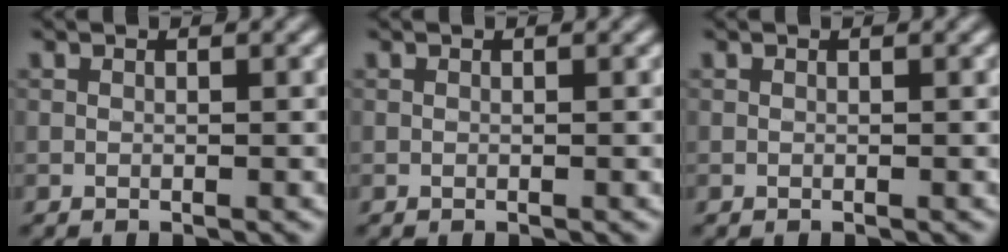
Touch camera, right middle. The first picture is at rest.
{"total": 0.0}
{"total": 0.0}